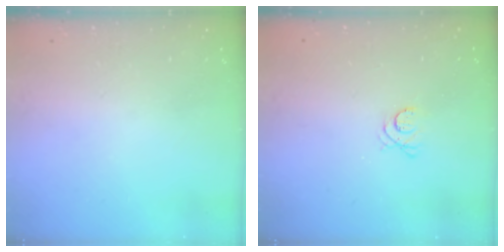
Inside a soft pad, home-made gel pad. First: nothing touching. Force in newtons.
{"total": 3.9, "press": 3.8, "slide": 0.6}